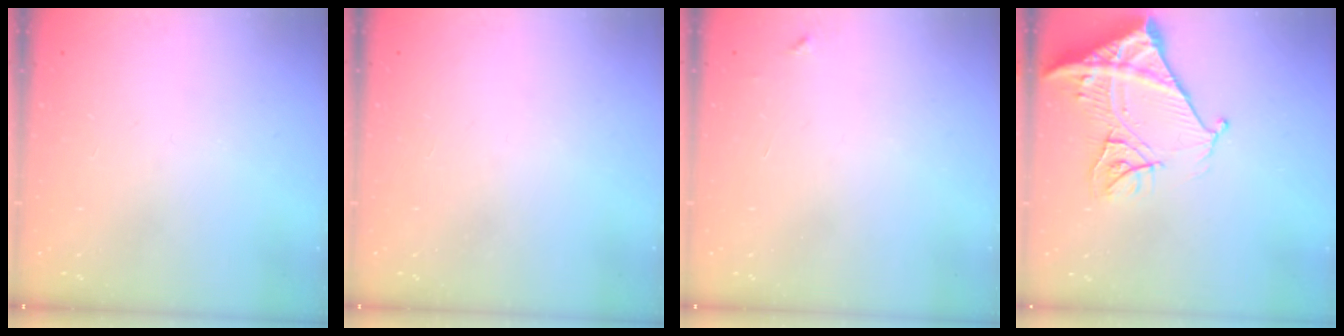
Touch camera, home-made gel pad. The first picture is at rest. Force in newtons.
{"total": 1.5, "press": 1.5, "slide": 0.1}
{"total": 3.3, "press": 3.3, "slide": 0.4}
{"total": 15.3, "press": 15.2, "slide": 1.7}